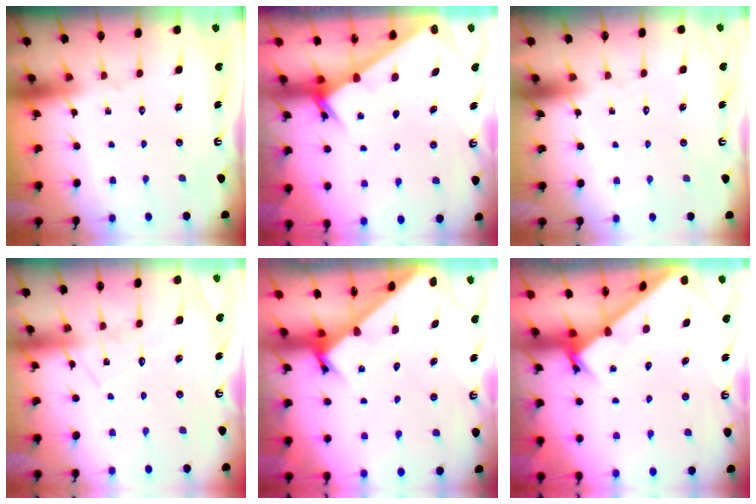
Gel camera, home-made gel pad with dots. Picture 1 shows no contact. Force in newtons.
{"total": 2.4, "press": 2.4, "slide": 0.2}
{"total": 1.7, "press": 1.6, "slide": 0.2}
{"total": 8.1, "press": 8.1, "slide": 0.5}
{"total": 2.2, "press": 2.2, "slide": 0.2}
{"total": 2.1, "press": 2.1, "slide": 0.1}